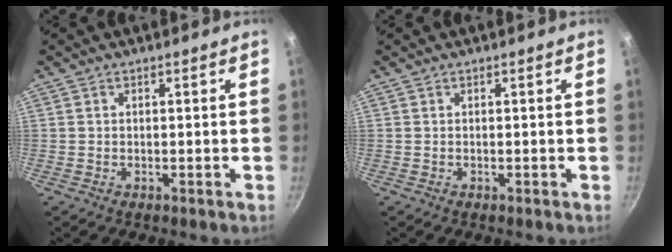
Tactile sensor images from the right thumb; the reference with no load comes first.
{"total": 0.0}